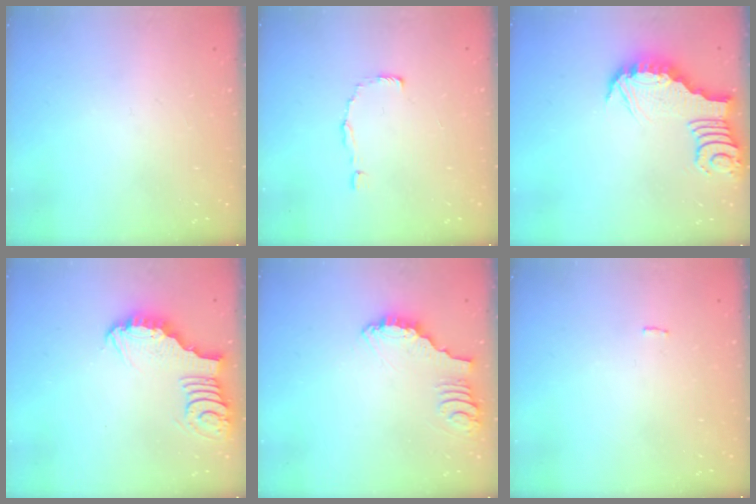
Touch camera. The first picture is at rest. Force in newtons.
{"total": 2.0, "press": 2.0, "slide": 0.1}
{"total": 3.6, "press": 3.6, "slide": 0.2}
{"total": 3.4, "press": 3.4, "slide": 0.4}
{"total": 2.8, "press": 2.8, "slide": 0.1}
{"total": 2.3, "press": 2.3, "slide": 0.1}